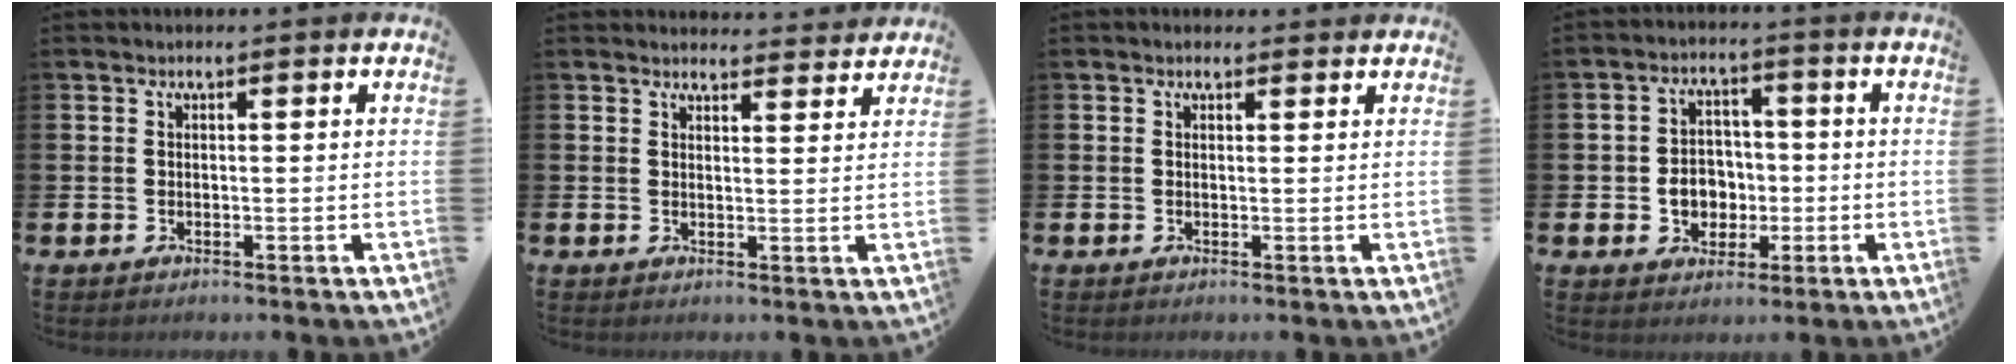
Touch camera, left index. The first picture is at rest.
{"total": 2.8, "force": [2.7, 0.4, -0.1], "torque": [0.005, -0.020, 0.047]}
{"total": 0.6, "force": [0.5, 0.4, 0.1], "torque": [0.009, 0.000, 0.006]}
{"total": 5.0, "force": [-0.7, 4.5, 2.1], "torque": [-0.031, 0.005, -0.021]}